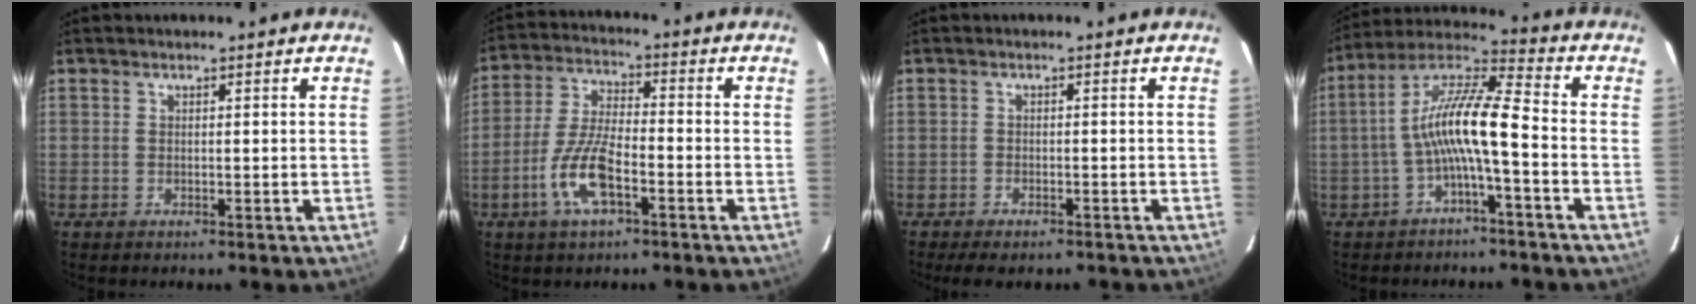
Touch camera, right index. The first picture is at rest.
{"total": 10.4, "force": [-4.7, 3.4, 8.7], "torque": [-0.187, -0.002, -0.090]}
{"total": 5.7, "force": [-4.6, 1.8, 2.7], "torque": [-0.067, -0.016, -0.068]}
{"total": 11.0, "force": [-2.9, 1.4, 10.5], "torque": [-0.220, 0.022, -0.057]}